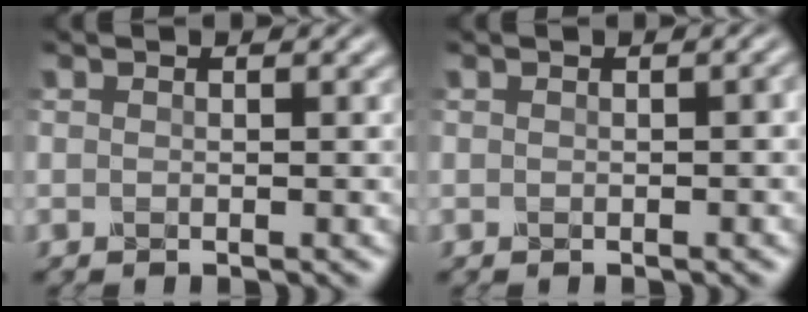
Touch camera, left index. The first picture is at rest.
{"total": 1.4, "force": [-0.4, 0.7, 1.1], "torque": [-0.003, 0.009, -0.010]}